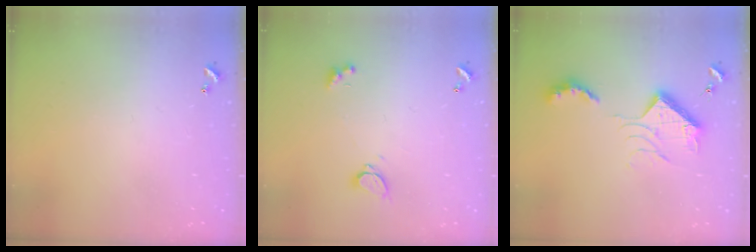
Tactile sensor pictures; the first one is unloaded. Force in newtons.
{"total": 2.3, "press": 2.2, "slide": 0.7}
{"total": 13.3, "press": 13.3, "slide": 0.4}